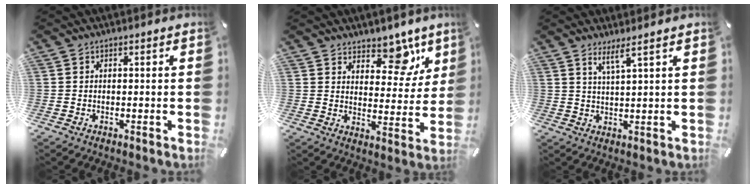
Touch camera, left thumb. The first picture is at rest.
{"total": 9.4, "force": [6.7, 5.4, 3.7], "torque": [-0.023, -0.060, 0.114]}
{"total": 3.9, "force": [3.1, -0.2, 2.4], "torque": [-0.055, -0.010, 0.054]}